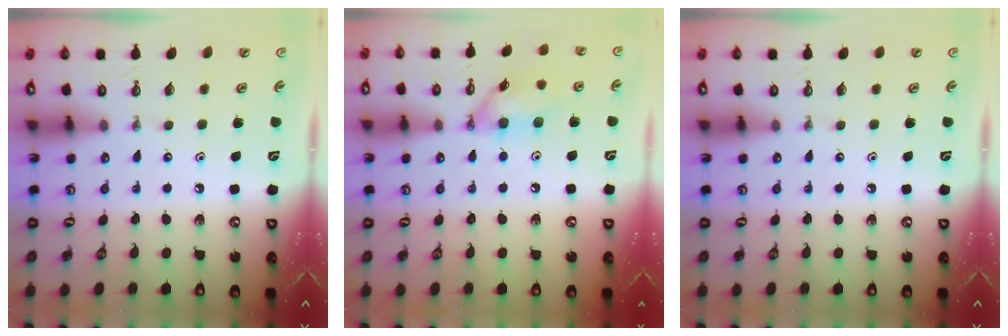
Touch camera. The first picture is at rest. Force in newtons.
{"total": 11.6, "press": 11.6, "slide": 0.4}
{"total": 0.0}